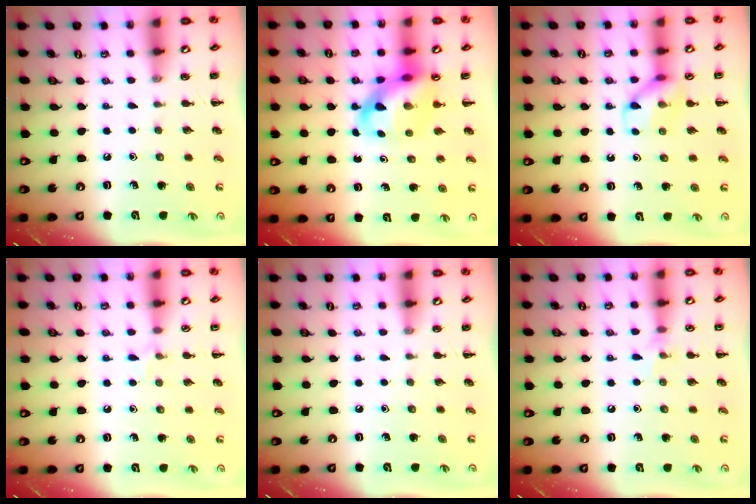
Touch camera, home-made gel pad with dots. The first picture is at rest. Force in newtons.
{"total": 9.7, "press": 9.3, "slide": 2.5}
{"total": 10.5, "press": 10.5, "slide": 1.0}
{"total": 5.2, "press": 4.8, "slide": 1.9}
{"total": 0.0}
{"total": 5.1, "press": 4.8, "slide": 1.7}